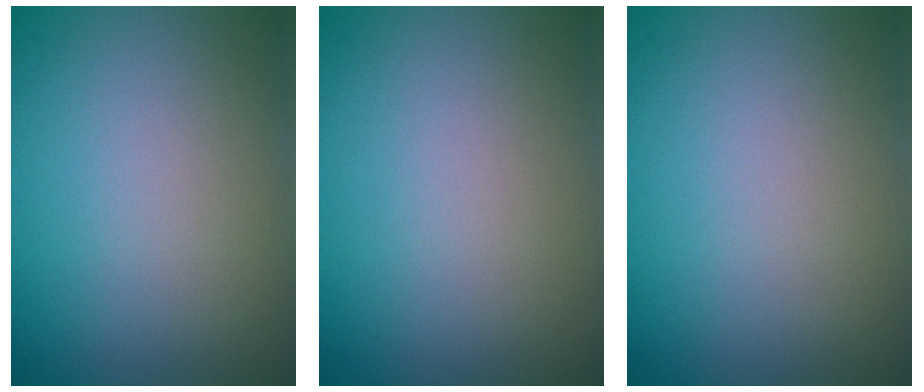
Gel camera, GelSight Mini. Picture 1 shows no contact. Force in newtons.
{"total": 0.0}
{"total": 0.0}